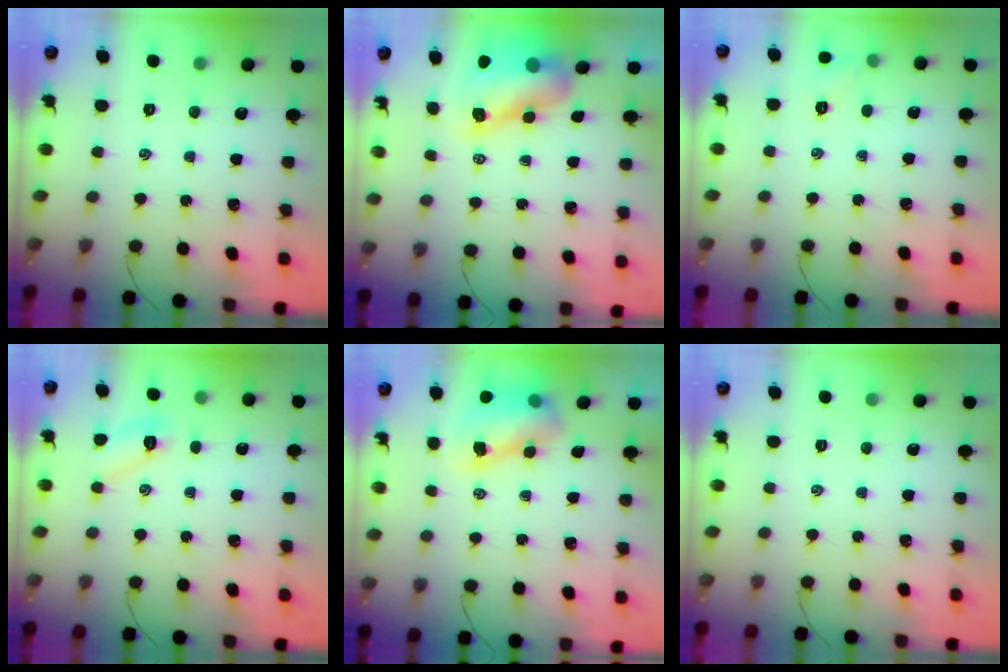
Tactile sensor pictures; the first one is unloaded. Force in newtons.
{"total": 10.2, "press": 9.8, "slide": 2.7}
{"total": 4.8, "press": 4.6, "slide": 1.4}
{"total": 4.8, "press": 4.7, "slide": 1.2}
{"total": 8.3, "press": 8.2, "slide": 1.3}
{"total": 0.0}